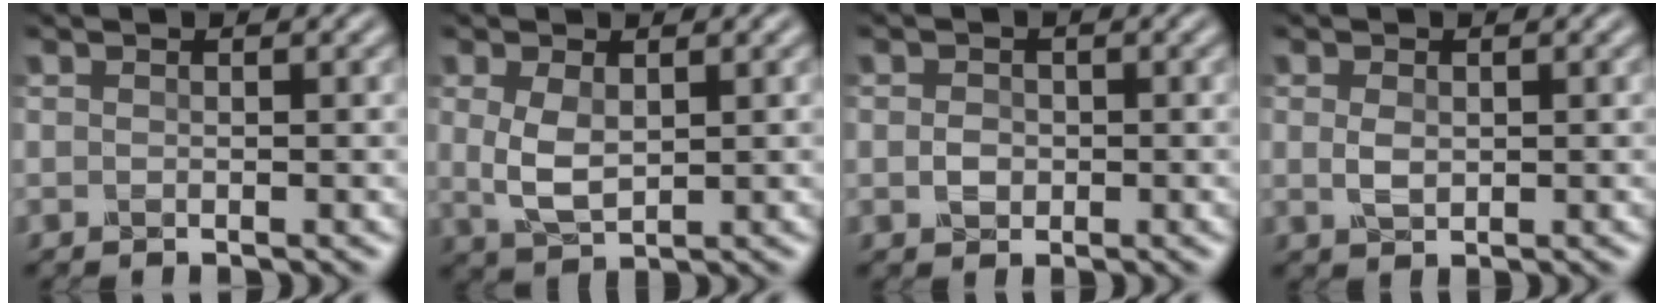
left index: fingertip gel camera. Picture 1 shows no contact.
{"total": 2.9, "force": [0.5, 1.7, 2.3], "torque": [-0.065, 0.003, 0.016]}
{"total": 1.1, "force": [-0.2, 1.0, 0.4], "torque": [-0.017, 0.004, -0.007]}
{"total": 1.2, "force": [0.2, 0.9, 0.8], "torque": [-0.029, 0.001, 0.005]}